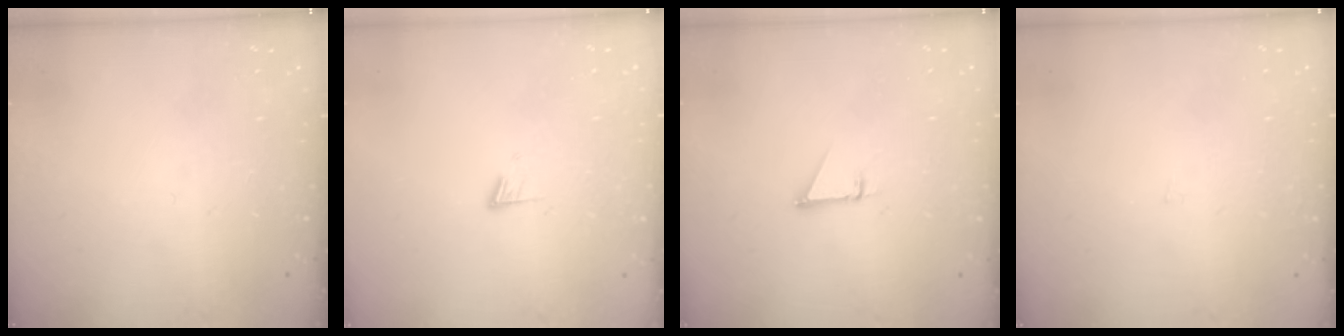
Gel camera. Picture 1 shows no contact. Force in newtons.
{"total": 5.1, "press": 5.1, "slide": 0.6}
{"total": 0.9, "press": 0.9, "slide": 0.1}
{"total": 0.9, "press": 0.9, "slide": 0.0}